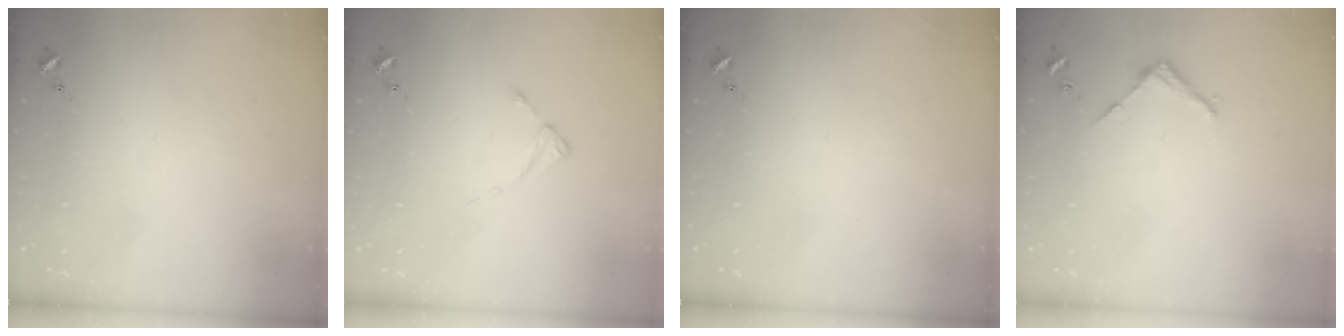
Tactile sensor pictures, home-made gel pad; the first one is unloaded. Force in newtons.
{"total": 2.0, "press": 2.0, "slide": 0.3}
{"total": 0.0}
{"total": 2.9, "press": 2.8, "slide": 0.2}